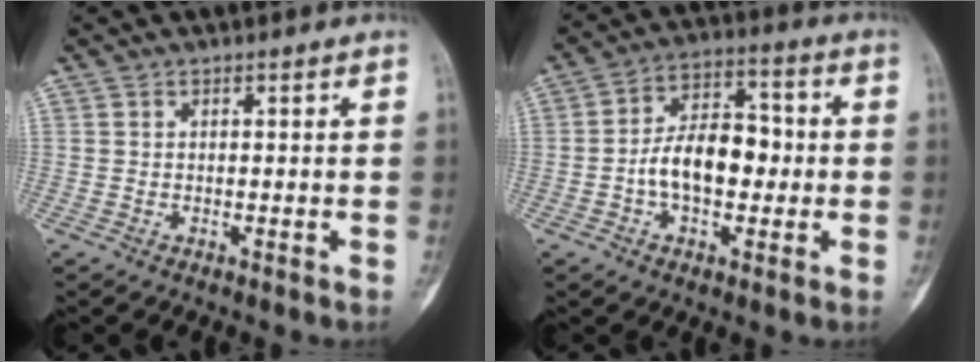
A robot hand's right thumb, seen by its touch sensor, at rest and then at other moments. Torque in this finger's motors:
{"motor_torque": [1.59, 1.35, 0.81, -0.39, 0.06]}